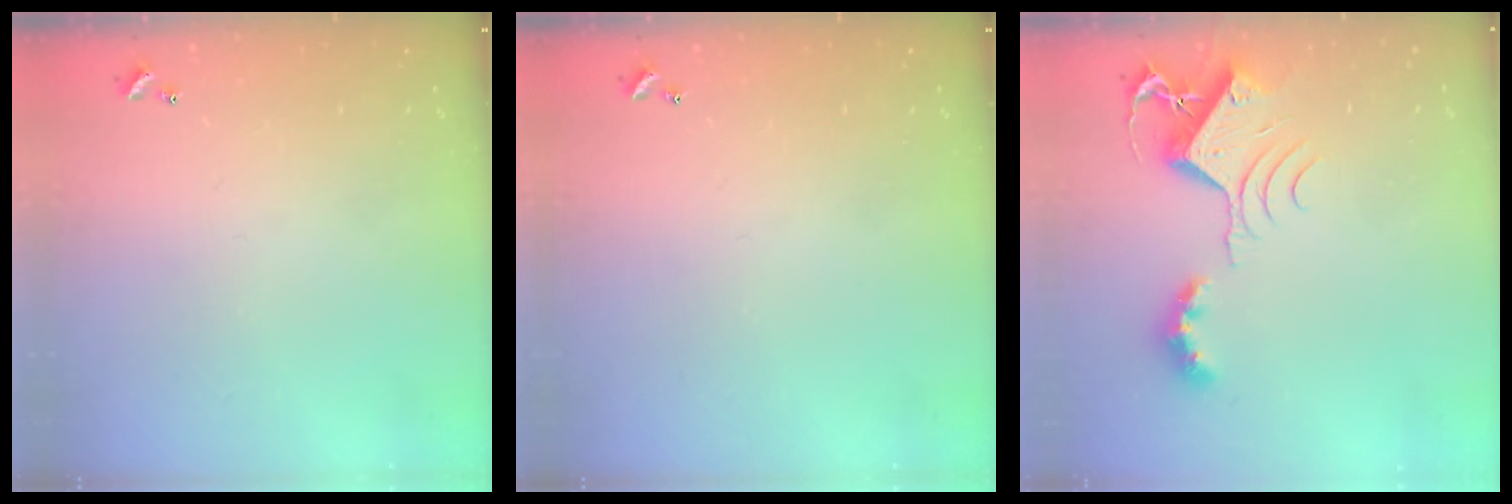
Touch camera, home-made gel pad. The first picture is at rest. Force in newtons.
{"total": 0.0}
{"total": 7.6, "press": 7.6, "slide": 0.8}